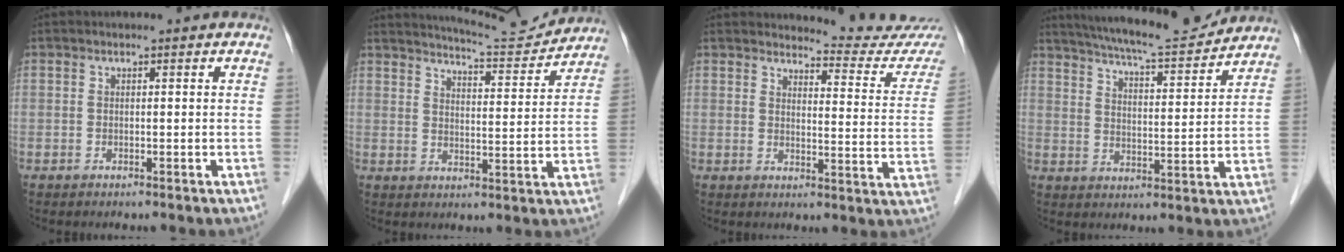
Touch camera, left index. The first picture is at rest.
{"total": 10.7, "force": [10.5, -0.1, 1.8], "torque": [-0.033, -0.002, 0.147]}
{"total": 13.4, "force": [13.3, 0.4, 1.5], "torque": [-0.004, -0.094, 0.134]}
{"total": 14.9, "force": [13.9, 1.2, 5.4], "torque": [-0.095, 0.002, 0.205]}